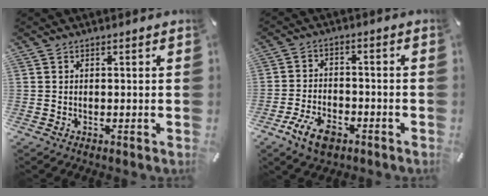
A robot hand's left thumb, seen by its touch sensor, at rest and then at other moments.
{"total": 7.9, "force": [-4.2, 4.6, 4.8], "torque": [-0.104, 0.016, -0.077]}